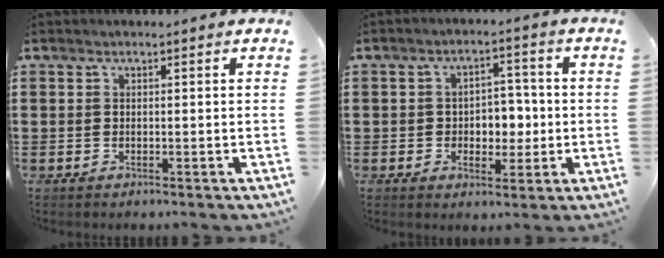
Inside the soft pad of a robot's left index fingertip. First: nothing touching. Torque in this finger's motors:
{"motor_torque": [0.26, -0.04, 0.28, 0.08]}